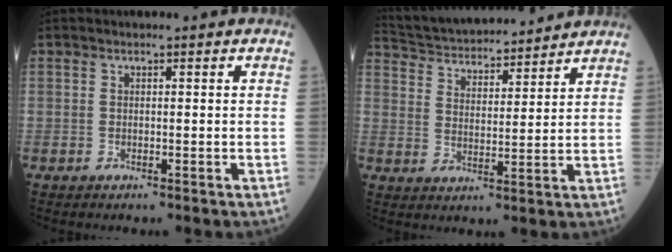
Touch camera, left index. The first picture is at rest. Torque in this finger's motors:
{"motor_torque": [-0.30, -1.26, 0.19, 0.05]}